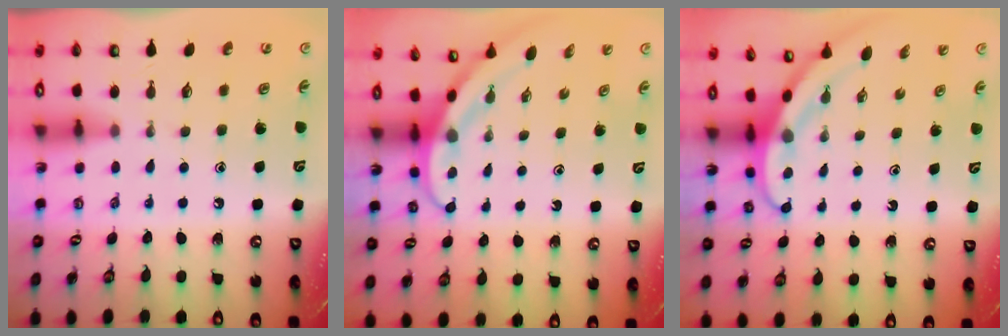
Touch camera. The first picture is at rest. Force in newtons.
{"total": 3.1, "press": 3.1, "slide": 0.1}
{"total": 3.6, "press": 3.6, "slide": 0.3}